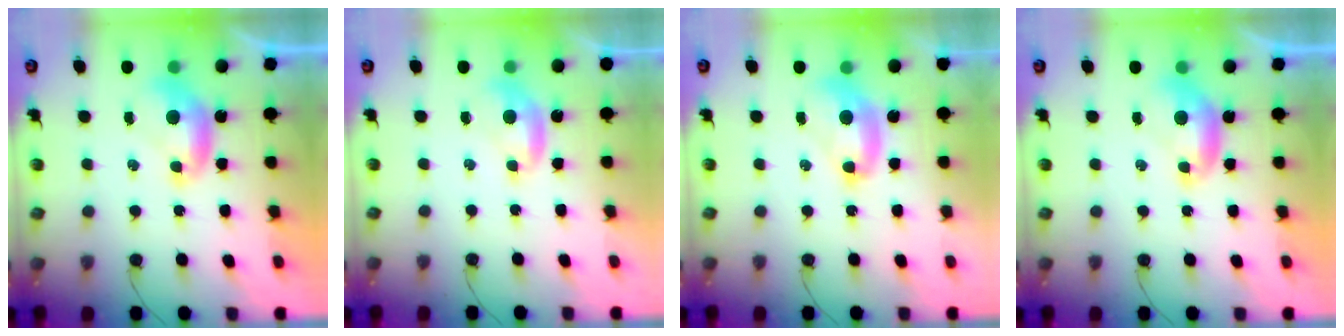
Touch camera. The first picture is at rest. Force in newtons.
{"total": 0.7, "press": 0.3, "slide": 0.6}
{"total": 2.6, "press": 2.6, "slide": 0.1}
{"total": 0.0}